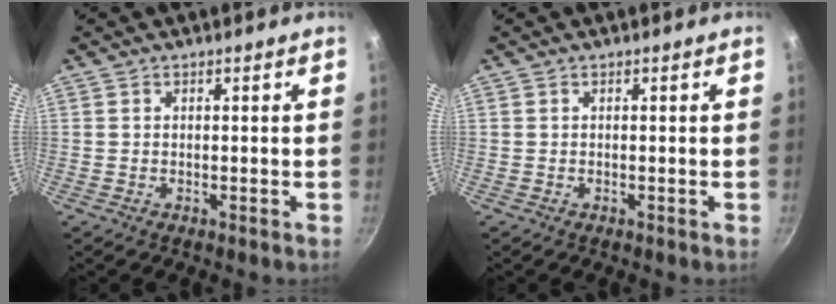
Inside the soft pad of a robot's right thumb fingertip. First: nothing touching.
{"total": 0.0}